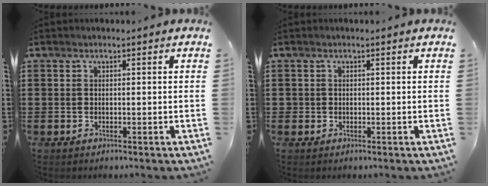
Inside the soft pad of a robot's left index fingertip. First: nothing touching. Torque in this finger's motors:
{"motor_torque": [0.21, 0.13, 0.03, -0.01]}